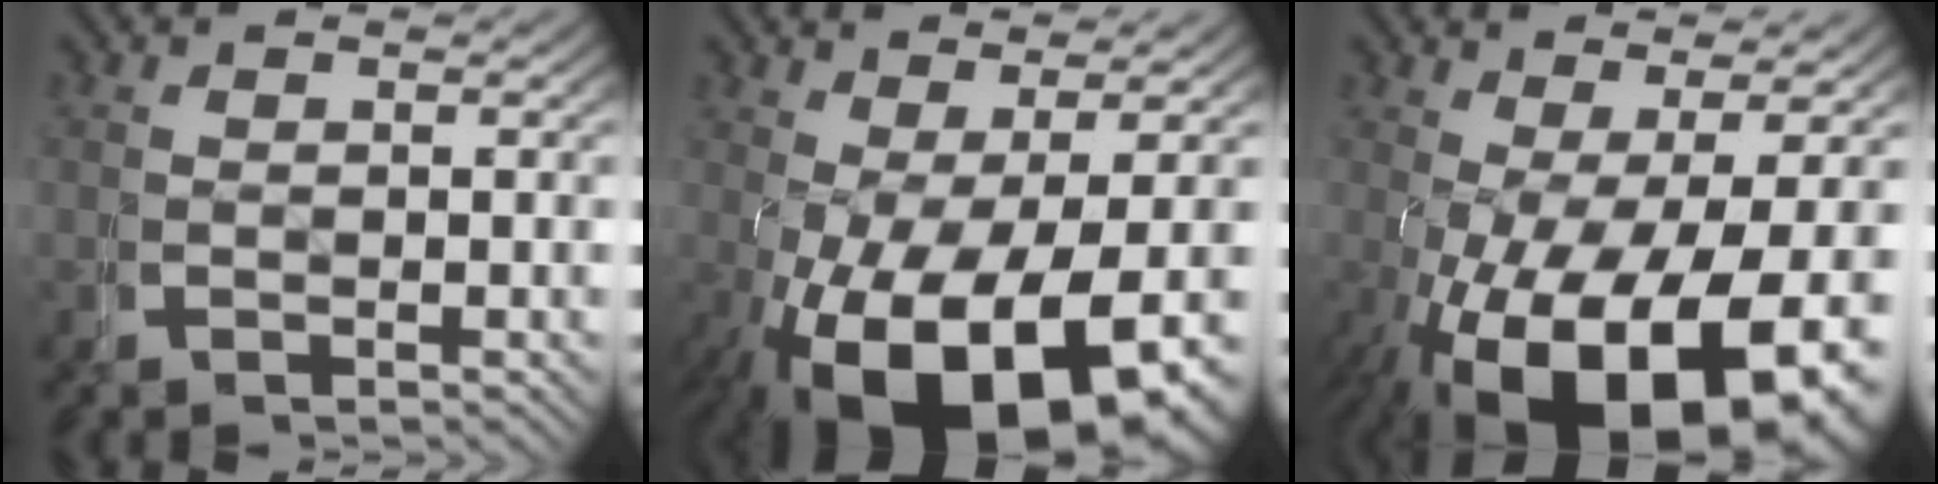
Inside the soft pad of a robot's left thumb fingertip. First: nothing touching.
{"total": 13.8, "force": [-4.0, 7.9, 10.6], "torque": [-0.194, -0.058, -0.025]}
{"total": 15.3, "force": [-4.7, 8.7, 11.7], "torque": [-0.205, -0.066, -0.031]}